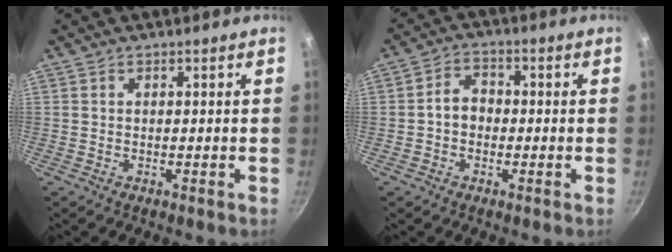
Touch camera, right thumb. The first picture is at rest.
{"total": 4.7, "force": [-0.6, 3.8, 2.8], "torque": [-0.025, 0.017, -0.017]}